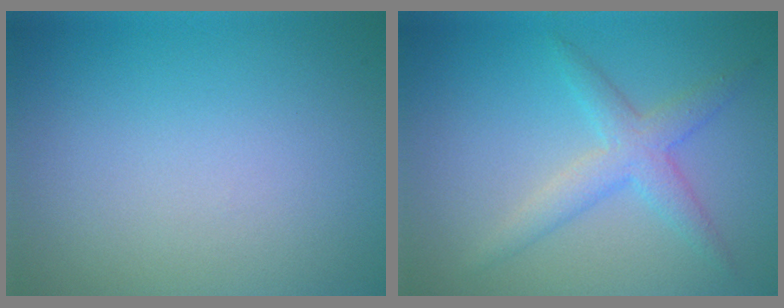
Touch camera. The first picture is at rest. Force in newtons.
{"total": 3.0, "press": 3.0, "slide": 0.1}